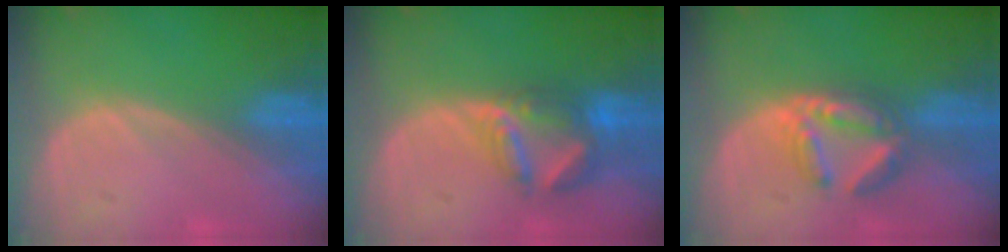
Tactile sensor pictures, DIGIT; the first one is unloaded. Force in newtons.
{"total": 6.9, "press": 6.3, "slide": 2.9}
{"total": 6.0, "press": 5.7, "slide": 1.7}